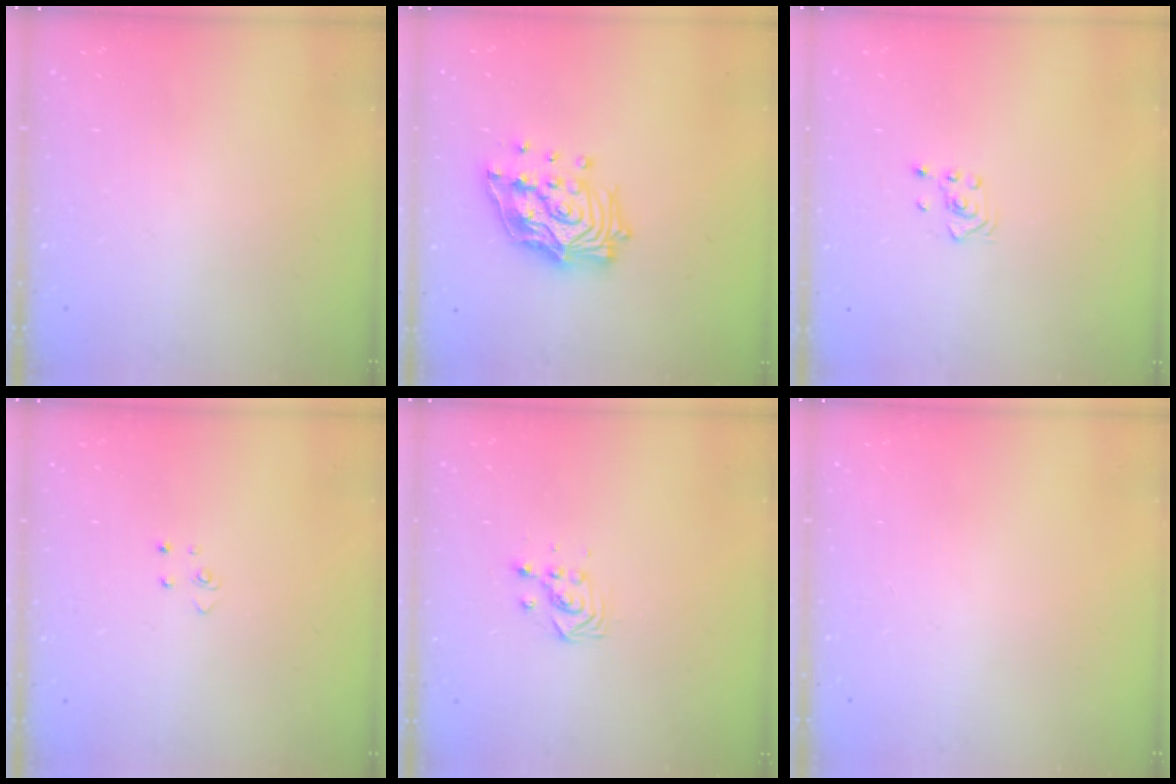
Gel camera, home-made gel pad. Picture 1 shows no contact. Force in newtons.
{"total": 17.7, "press": 17.6, "slide": 2.0}
{"total": 2.8, "press": 2.6, "slide": 1.0}
{"total": 2.8, "press": 2.8, "slide": 0.3}
{"total": 3.7, "press": 3.7, "slide": 0.2}
{"total": 0.0}